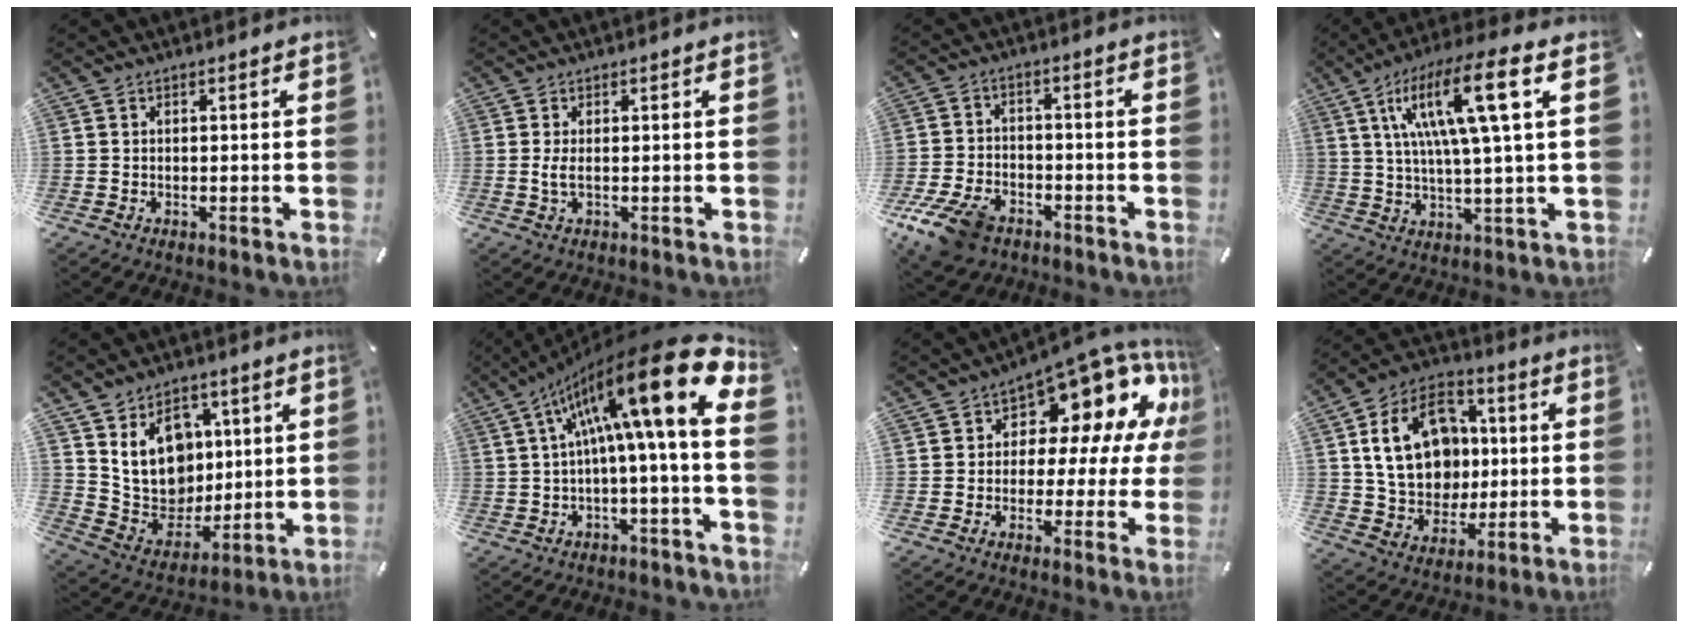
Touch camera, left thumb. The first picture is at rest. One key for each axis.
{"total": 2.5, "fx": 0.2, "fy": 0.7, "fz": 2.4, "tx": -0.054, "ty": -0.004, "tz": 0.001}
{"total": 10.3, "fx": -6.3, "fy": 6.2, "fz": 5.3, "tx": -0.112, "ty": 0.033, "tz": -0.115}
{"total": 15.7, "fx": 5.5, "fy": 2.4, "fz": 14.5, "tx": -0.286, "ty": -0.006, "tz": 0.079}
{"total": 14.9, "fx": 5.2, "fy": 12.6, "fz": 5.9, "tx": -0.105, "ty": -0.029, "tz": 0.111}
{"total": 22.1, "fx": 7.8, "fy": 3.1, "fz": 20.4, "tx": -0.360, "ty": -0.071, "tz": 0.119}
{"total": 12.6, "fx": 7.0, "fy": 6.9, "fz": 7.9, "tx": -0.105, "ty": -0.078, "tz": 0.117}
{"total": 19.1, "fx": 2.4, "fy": 15.3, "fz": 11.2, "tx": -0.210, "ty": 0.011, "tz": 0.049}